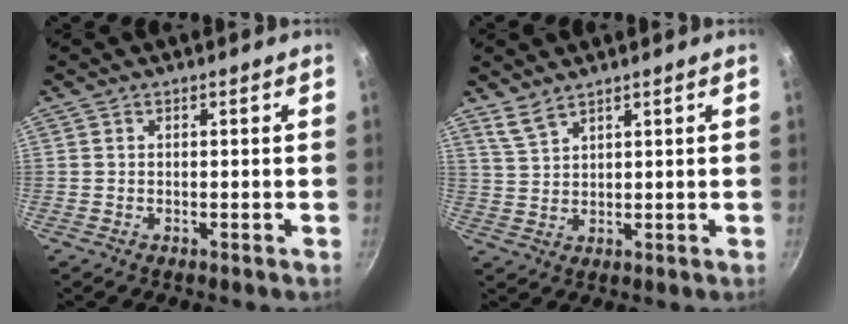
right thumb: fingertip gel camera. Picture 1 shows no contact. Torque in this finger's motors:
{"motor_torque": [0.01, 0.32, 0.73, 0.70, 0.12]}